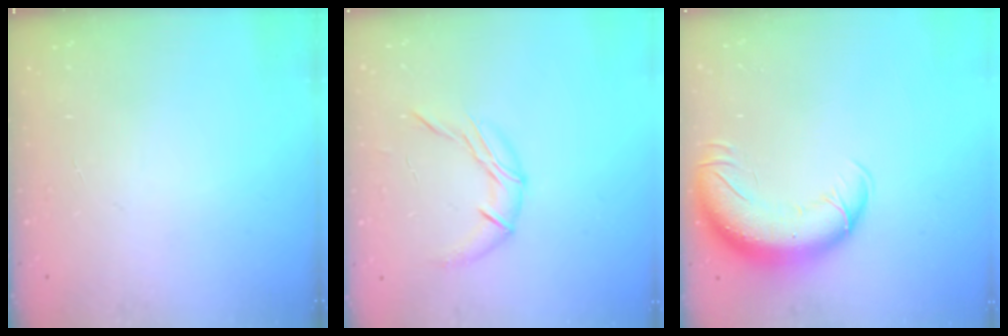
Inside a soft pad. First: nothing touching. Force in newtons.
{"total": 8.4, "press": 8.4, "slide": 0.1}
{"total": 13.6, "press": 13.1, "slide": 3.4}